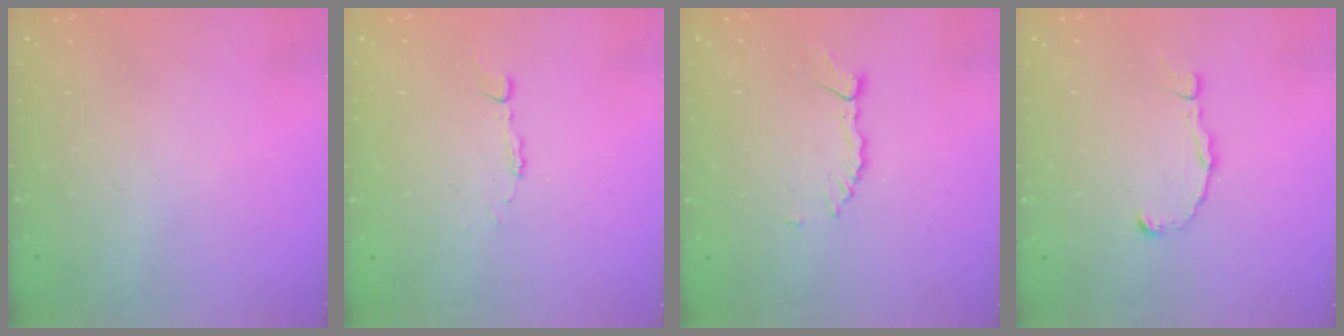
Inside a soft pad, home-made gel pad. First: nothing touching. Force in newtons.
{"total": 2.9, "press": 2.9, "slide": 0.2}
{"total": 2.7, "press": 2.7, "slide": 0.3}
{"total": 2.5, "press": 2.5, "slide": 0.2}